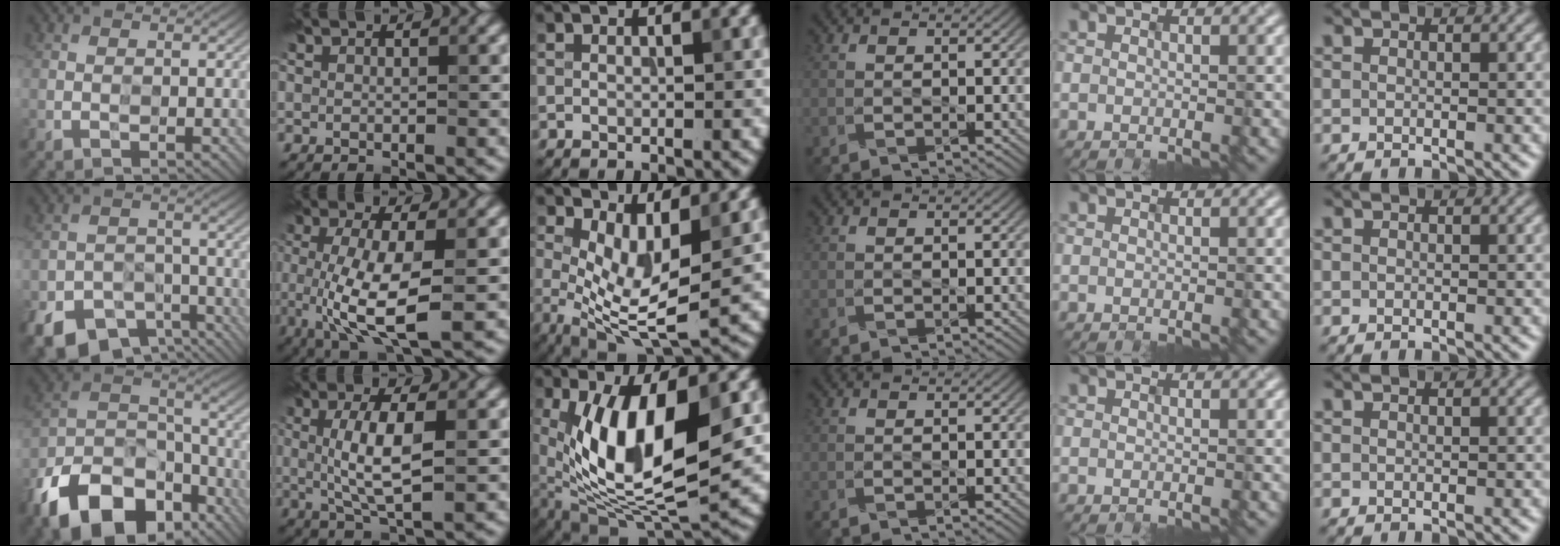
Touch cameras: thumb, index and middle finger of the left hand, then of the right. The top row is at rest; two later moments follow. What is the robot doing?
{"motion": "extract", "object": "keycard holder"}